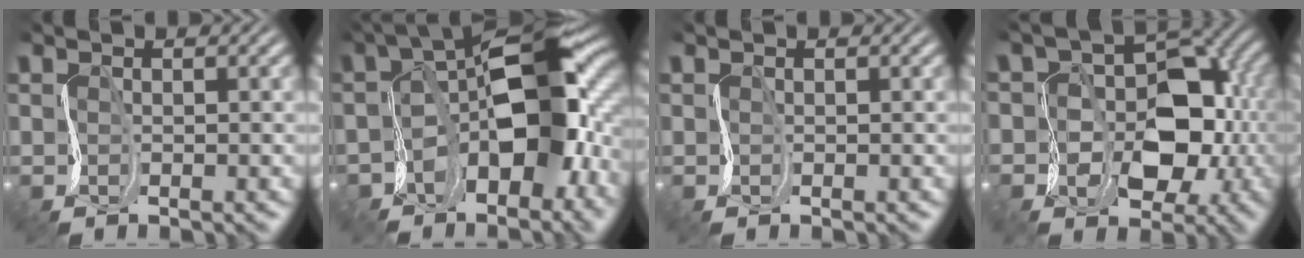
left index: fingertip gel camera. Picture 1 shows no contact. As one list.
[{"total": 11.8, "force": [-1.2, 5.7, 10.3], "torque": [-0.150, 0.016, -0.029]}, {"total": 0.0}, {"total": 7.9, "force": [-1.4, 5.6, 5.3], "torque": [-0.073, 0.001, -0.015]}]